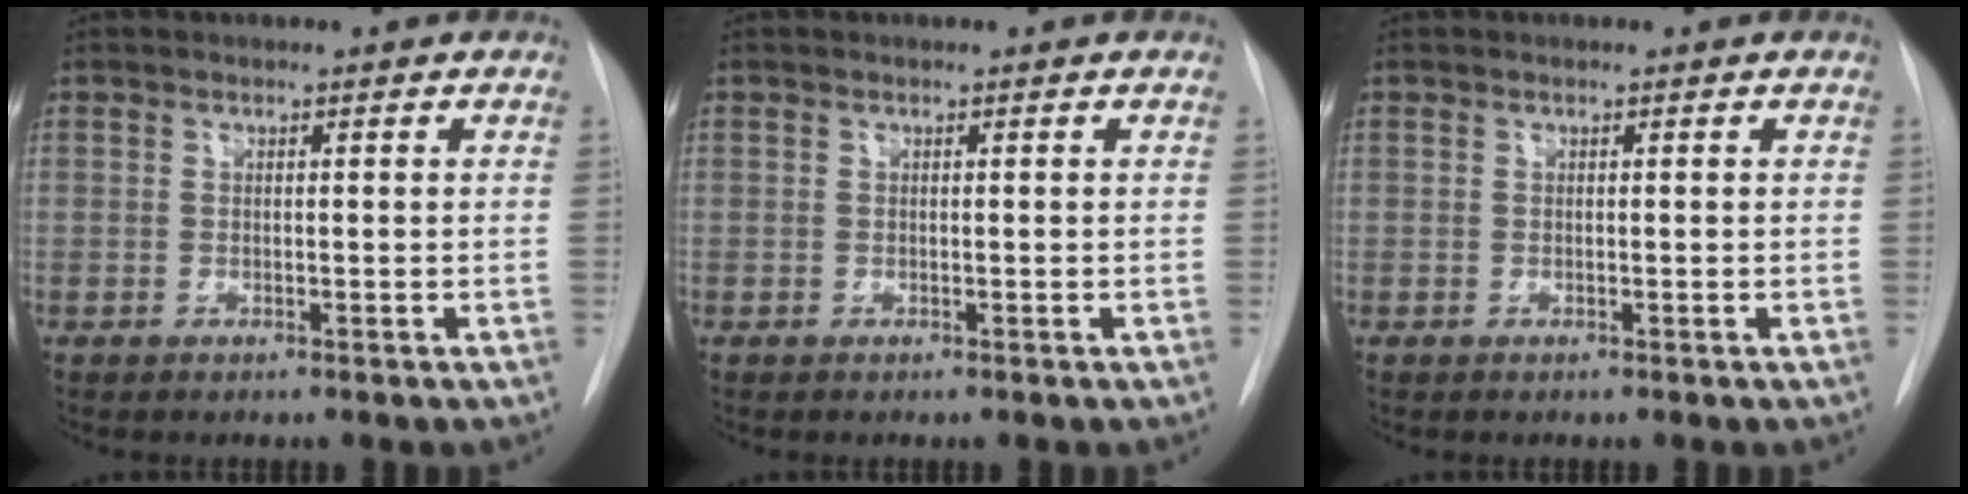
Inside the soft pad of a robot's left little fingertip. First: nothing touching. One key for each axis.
{"total": 0.0}
{"total": 0.0}